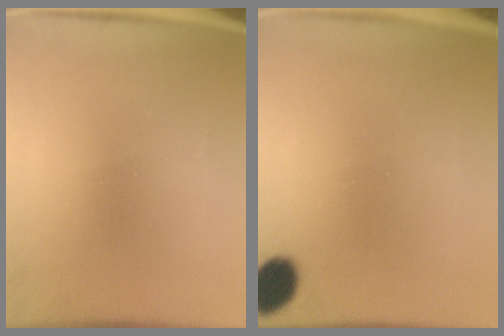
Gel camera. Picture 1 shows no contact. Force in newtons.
{"total": 8.0}